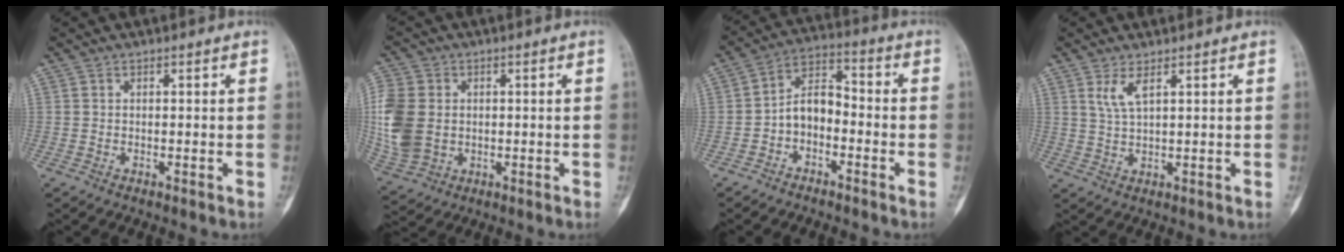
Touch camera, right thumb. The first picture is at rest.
{"total": 13.3, "force": [0.2, 10.2, 8.5], "torque": [-0.209, -0.003, 0.014]}
{"total": 7.3, "force": [-2.5, 4.6, 5.1], "torque": [-0.076, 0.042, -0.056]}
{"total": 2.4, "force": [2.0, 0.8, 1.0], "torque": [-0.037, -0.005, 0.047]}